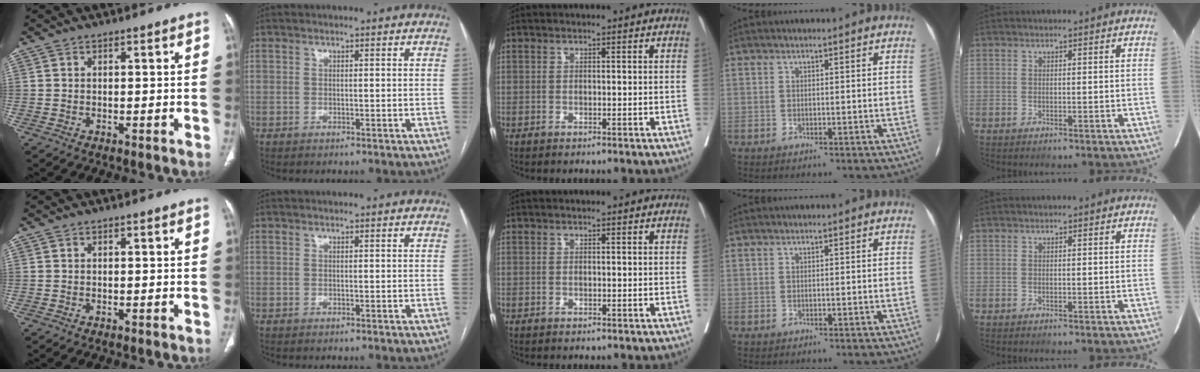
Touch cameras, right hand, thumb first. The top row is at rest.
{}